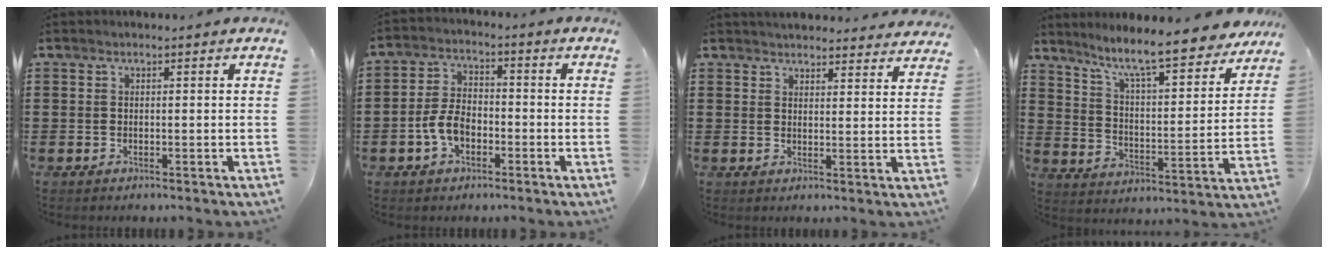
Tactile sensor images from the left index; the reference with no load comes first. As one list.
[{"total": 5.7, "force": [-2.1, 3.4, 4.1], "torque": [-0.097, 0.002, -0.045]}, {"total": 3.5, "force": [3.5, 0.2, 0.3], "torque": [-0.008, -0.018, 0.062]}, {"total": 9.4, "force": [8.2, 0.0, 4.6], "torque": [-0.110, -0.054, 0.133]}]